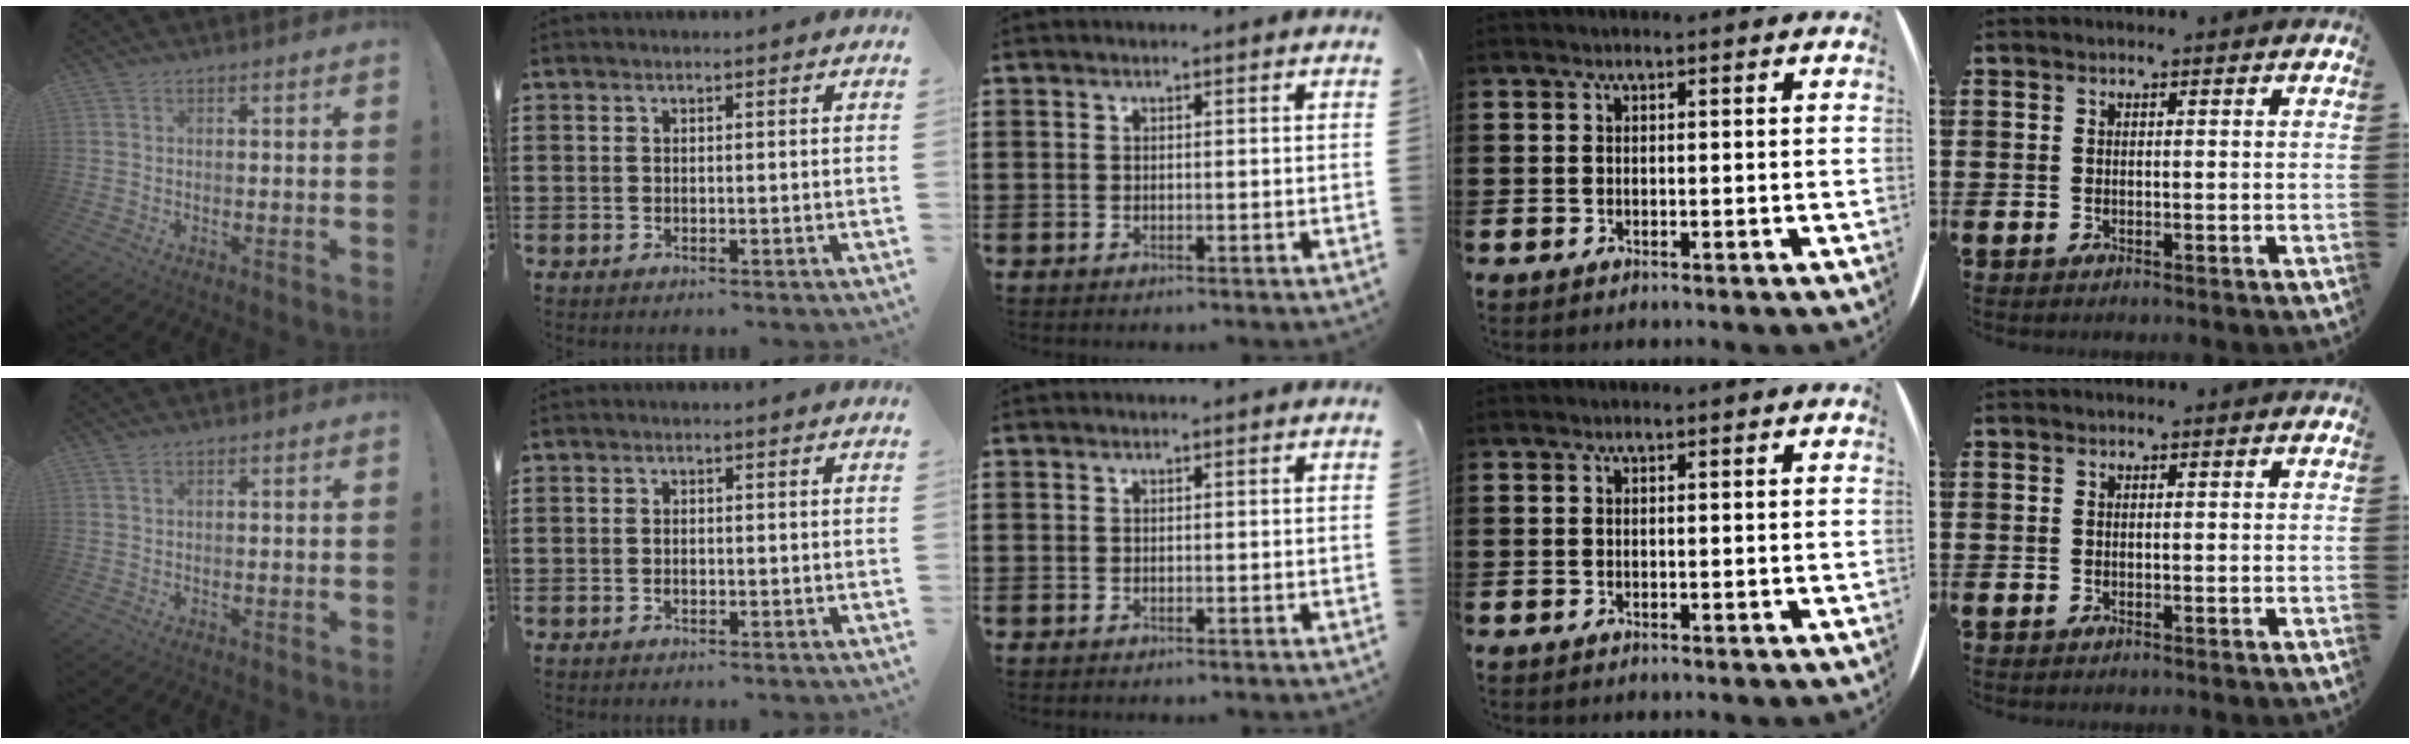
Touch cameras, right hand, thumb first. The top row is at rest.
{"thumb": {"total": 0.8, "force": [0.5, 0.3, 0.5], "torque": [-0.009, -0.001, 0.010]}, "index": {"total": 1.0, "force": [-0.2, 0.5, 0.9], "torque": [-0.019, 0.001, -0.004]}}